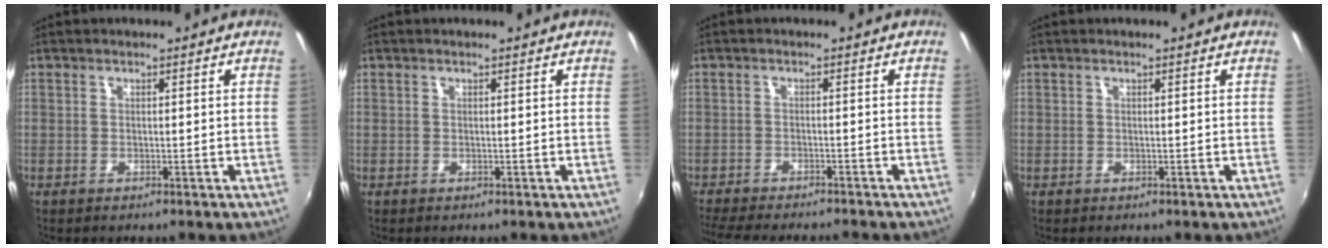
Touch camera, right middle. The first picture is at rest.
{"total": 0.0}
{"total": 10.8, "force": [-9.7, 1.2, 4.6], "torque": [-0.111, -0.019, -0.155]}
{"total": 0.0}